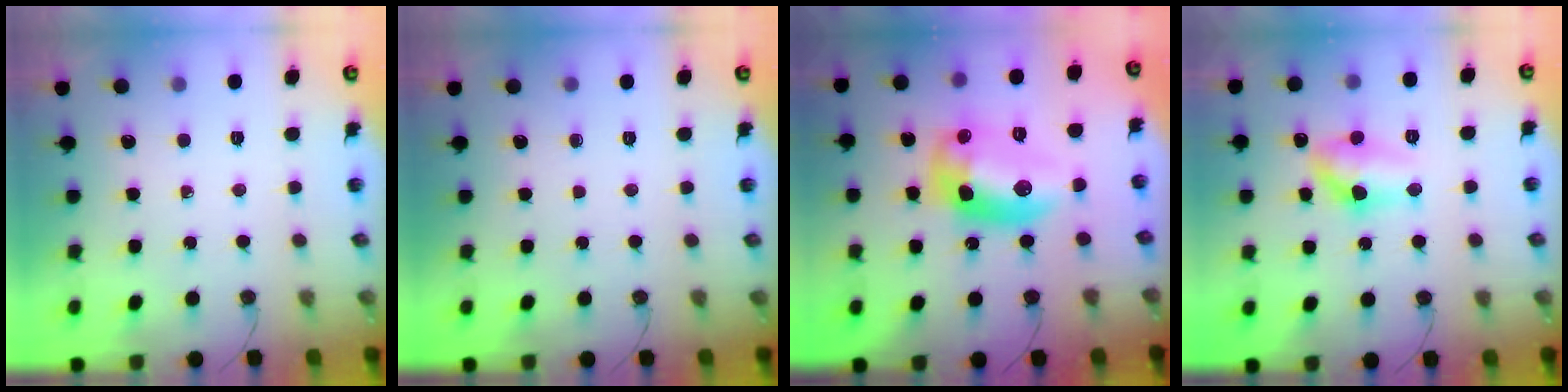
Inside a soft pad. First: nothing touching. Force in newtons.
{"total": 0.0}
{"total": 14.7, "press": 14.6, "slide": 1.1}
{"total": 10.9, "press": 10.9, "slide": 0.8}